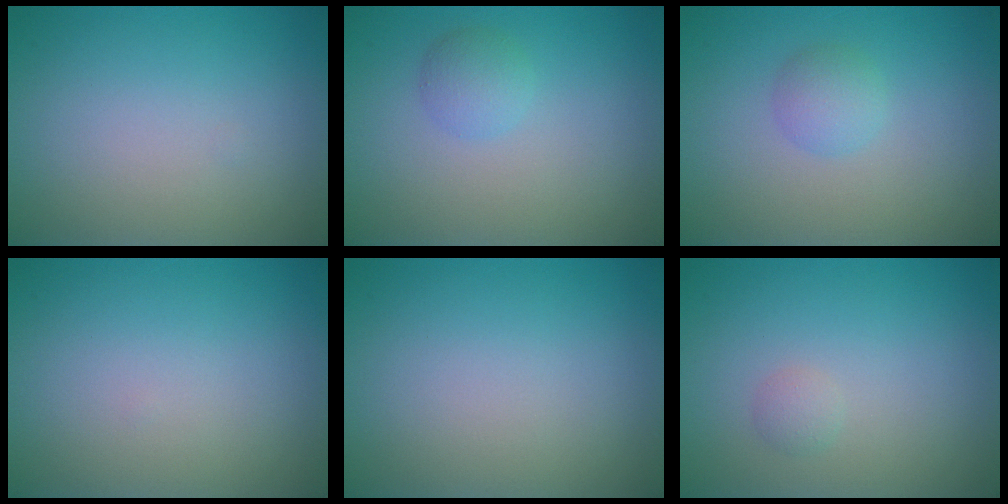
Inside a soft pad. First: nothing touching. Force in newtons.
{"total": 1.7, "press": 1.7, "slide": 0.1}
{"total": 1.8, "press": 1.8, "slide": 0.2}
{"total": 0.0}
{"total": 0.0}
{"total": 0.7, "press": 0.7, "slide": 0.0}